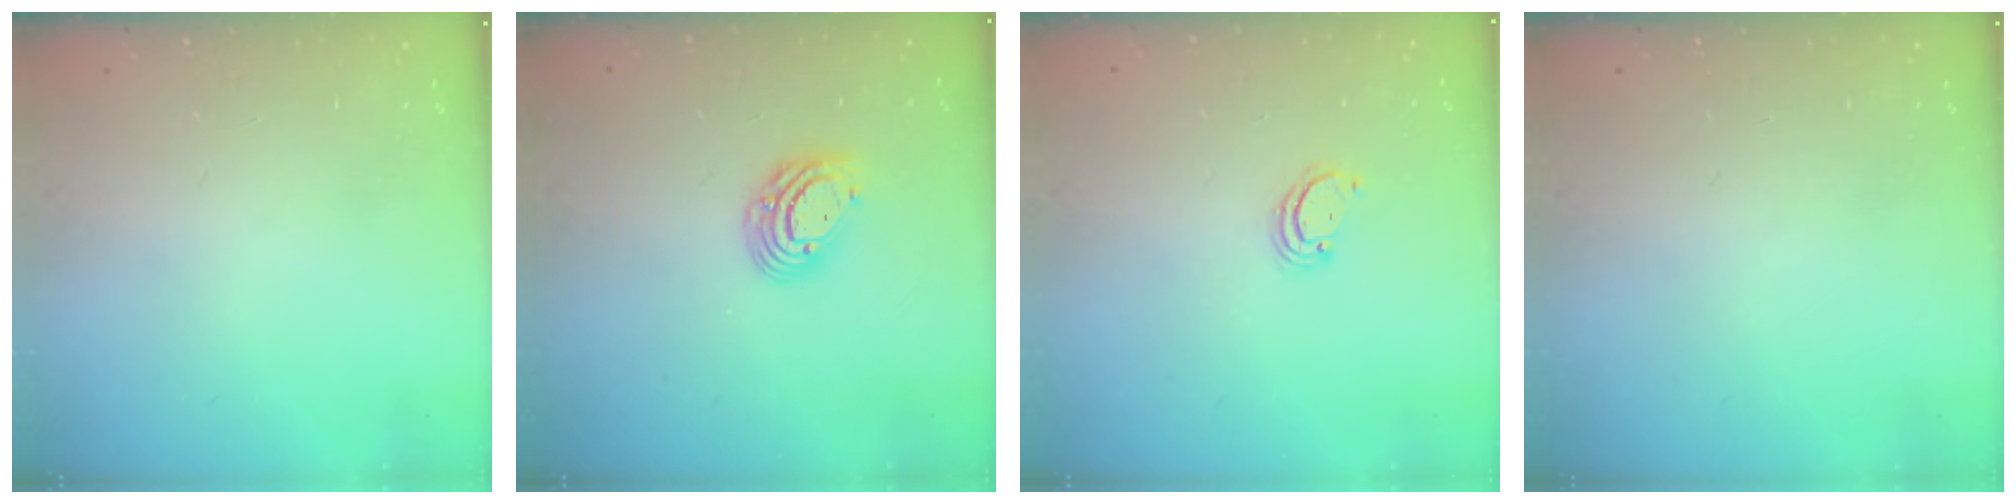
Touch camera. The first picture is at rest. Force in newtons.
{"total": 9.2, "press": 9.0, "slide": 1.5}
{"total": 1.7, "press": 1.7, "slide": 0.1}
{"total": 0.0}